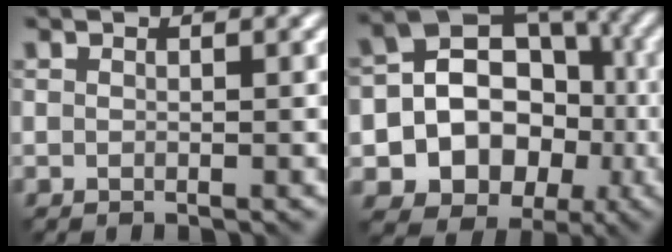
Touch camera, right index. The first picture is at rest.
{"total": 12.6, "force": [-2.2, 11.0, 5.8], "torque": [-0.091, 0.016, -0.052]}